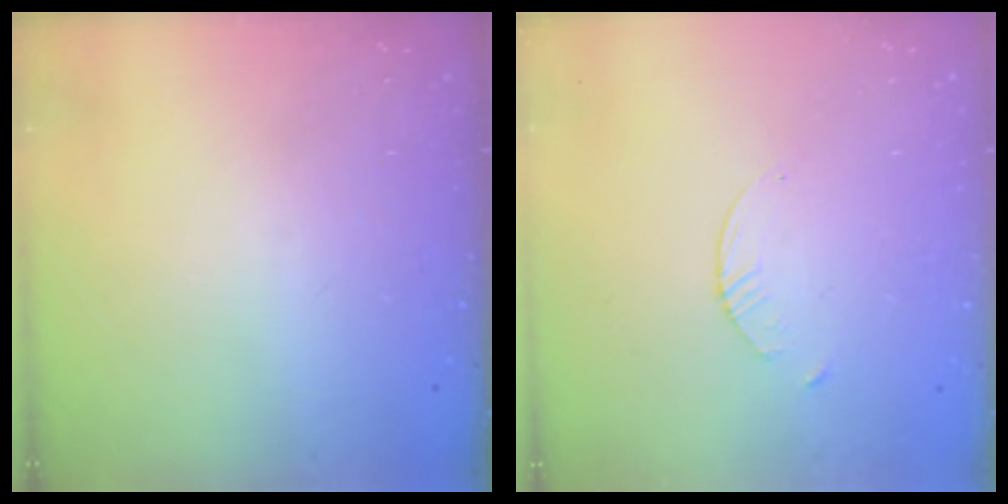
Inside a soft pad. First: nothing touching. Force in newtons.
{"total": 1.5, "press": 1.5, "slide": 0.2}